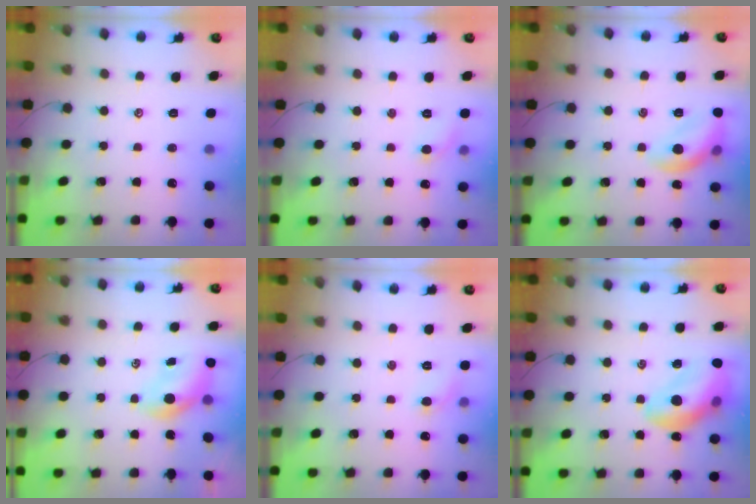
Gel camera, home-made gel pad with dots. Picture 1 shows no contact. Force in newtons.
{"total": 5.0, "press": 4.8, "slide": 1.6}
{"total": 11.8, "press": 11.8, "slide": 0.5}
{"total": 5.7, "press": 5.6, "slide": 0.9}
{"total": 5.4, "press": 5.1, "slide": 1.7}
{"total": 15.6, "press": 15.3, "slide": 3.0}